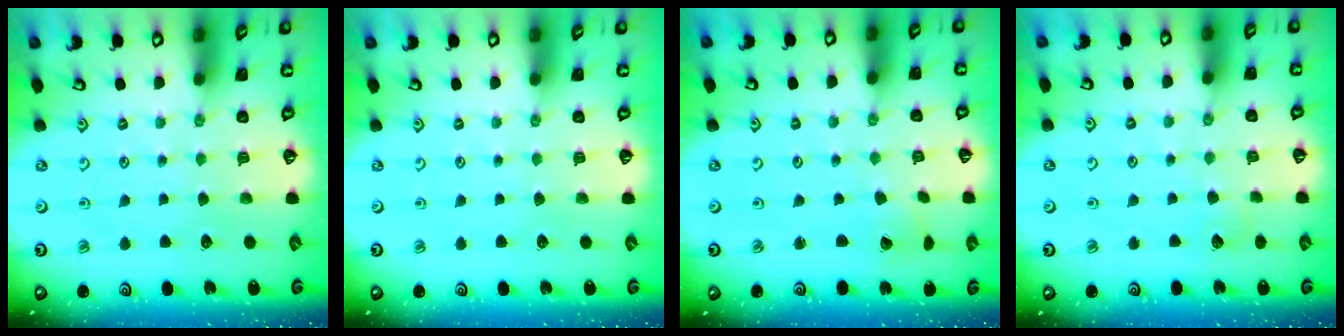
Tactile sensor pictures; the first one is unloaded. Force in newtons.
{"total": 0.0}
{"total": 1.9, "press": 1.8, "slide": 0.3}
{"total": 4.9, "press": 4.8, "slide": 0.5}